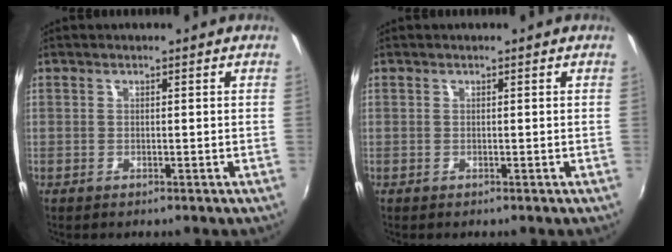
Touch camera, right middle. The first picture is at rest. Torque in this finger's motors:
{"motor_torque": [0.11, -0.10, 0.04, 0.01]}